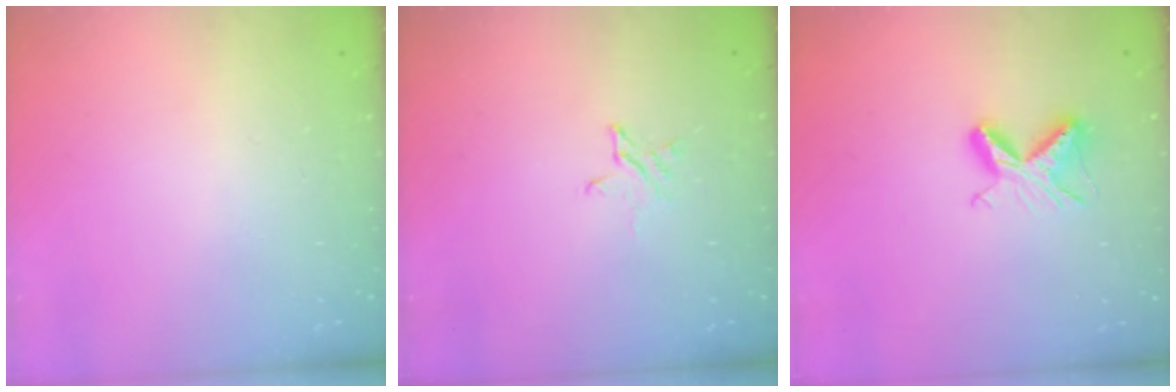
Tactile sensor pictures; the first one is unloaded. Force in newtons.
{"total": 3.0, "press": 3.0, "slide": 0.3}
{"total": 6.7, "press": 6.7, "slide": 0.8}